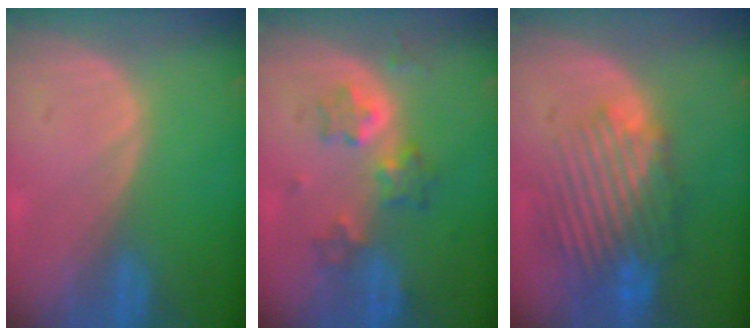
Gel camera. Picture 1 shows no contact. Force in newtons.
{"total": 5.7, "press": 5.7, "slide": 0.6}
{"total": 10.2, "press": 9.1, "slide": 4.7}